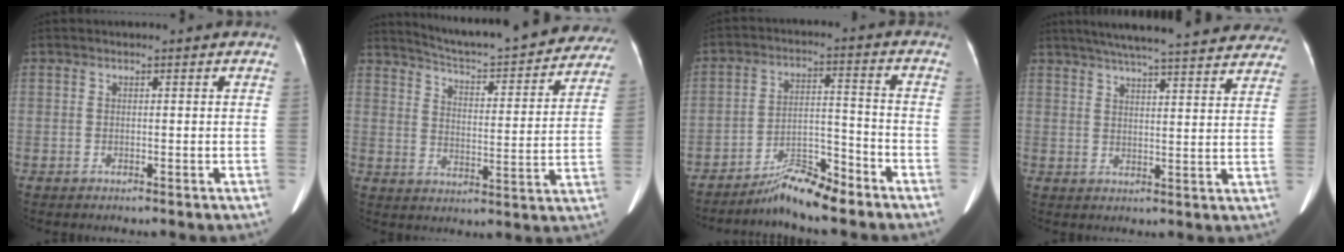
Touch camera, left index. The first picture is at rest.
{"total": 24.3, "force": [22.2, 3.9, 9.0], "torque": [-0.131, -0.038, 0.280]}
{"total": 7.2, "force": [-6.6, 0.3, 3.0], "torque": [-0.054, 0.006, -0.113]}
{"total": 27.7, "force": [24.6, 3.7, 12.3], "torque": [-0.190, -0.009, 0.299]}